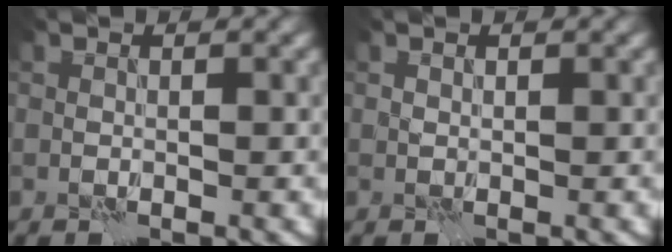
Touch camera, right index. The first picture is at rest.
{"total": 0.0}